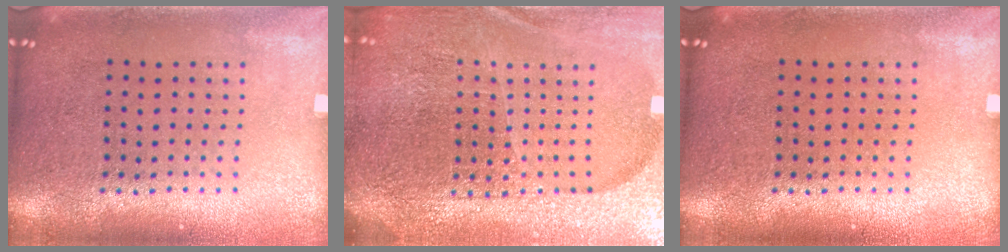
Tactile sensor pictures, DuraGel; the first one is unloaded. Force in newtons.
{"total": 6.1, "press": 5.4, "slide": 2.9}
{"total": 0.0}